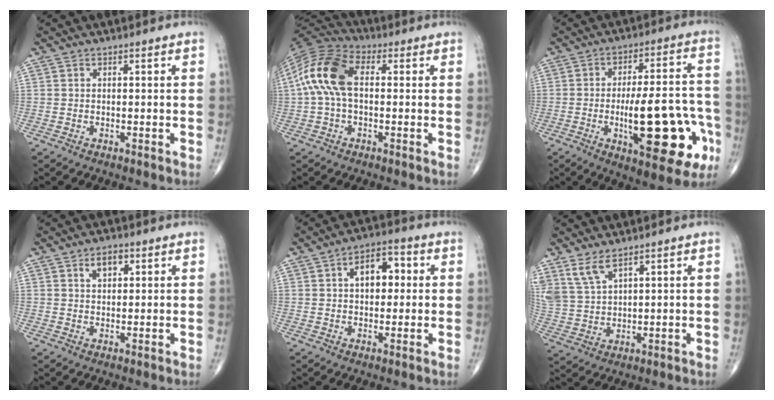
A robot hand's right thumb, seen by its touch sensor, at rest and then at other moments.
{"total": 12.6, "force": [0.9, 7.3, 10.2], "torque": [-0.214, 0.032, 0.006]}
{"total": 21.2, "force": [-6.1, 7.4, 19.0], "torque": [-0.240, 0.025, -0.072]}
{"total": 3.6, "force": [1.7, 2.1, 2.4], "torque": [-0.030, -0.002, 0.027]}
{"total": 7.3, "force": [1.6, 4.3, 5.7], "torque": [-0.066, 0.012, 0.019]}
{"total": 6.1, "force": [4.5, 2.2, 3.6], "torque": [-0.075, -0.018, 0.102]}